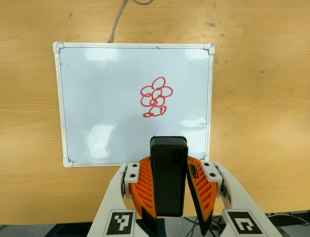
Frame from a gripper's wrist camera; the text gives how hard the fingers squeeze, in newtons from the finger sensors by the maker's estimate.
{"total": 8.8, "left": 6.8, "right": 10.8}